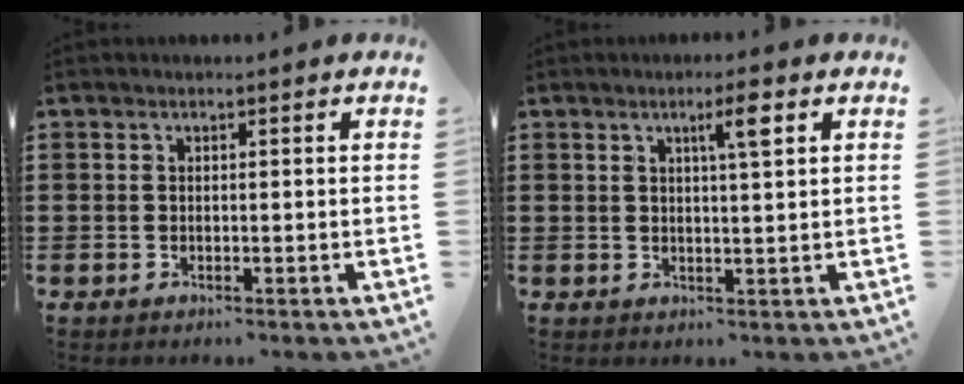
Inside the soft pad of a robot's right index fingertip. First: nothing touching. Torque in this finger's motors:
{"motor_torque": [0.74, 0.15, 0.22, 0.08]}